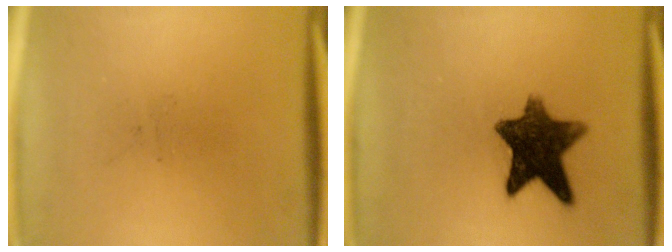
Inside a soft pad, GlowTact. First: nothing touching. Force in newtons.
{"total": 10.9}